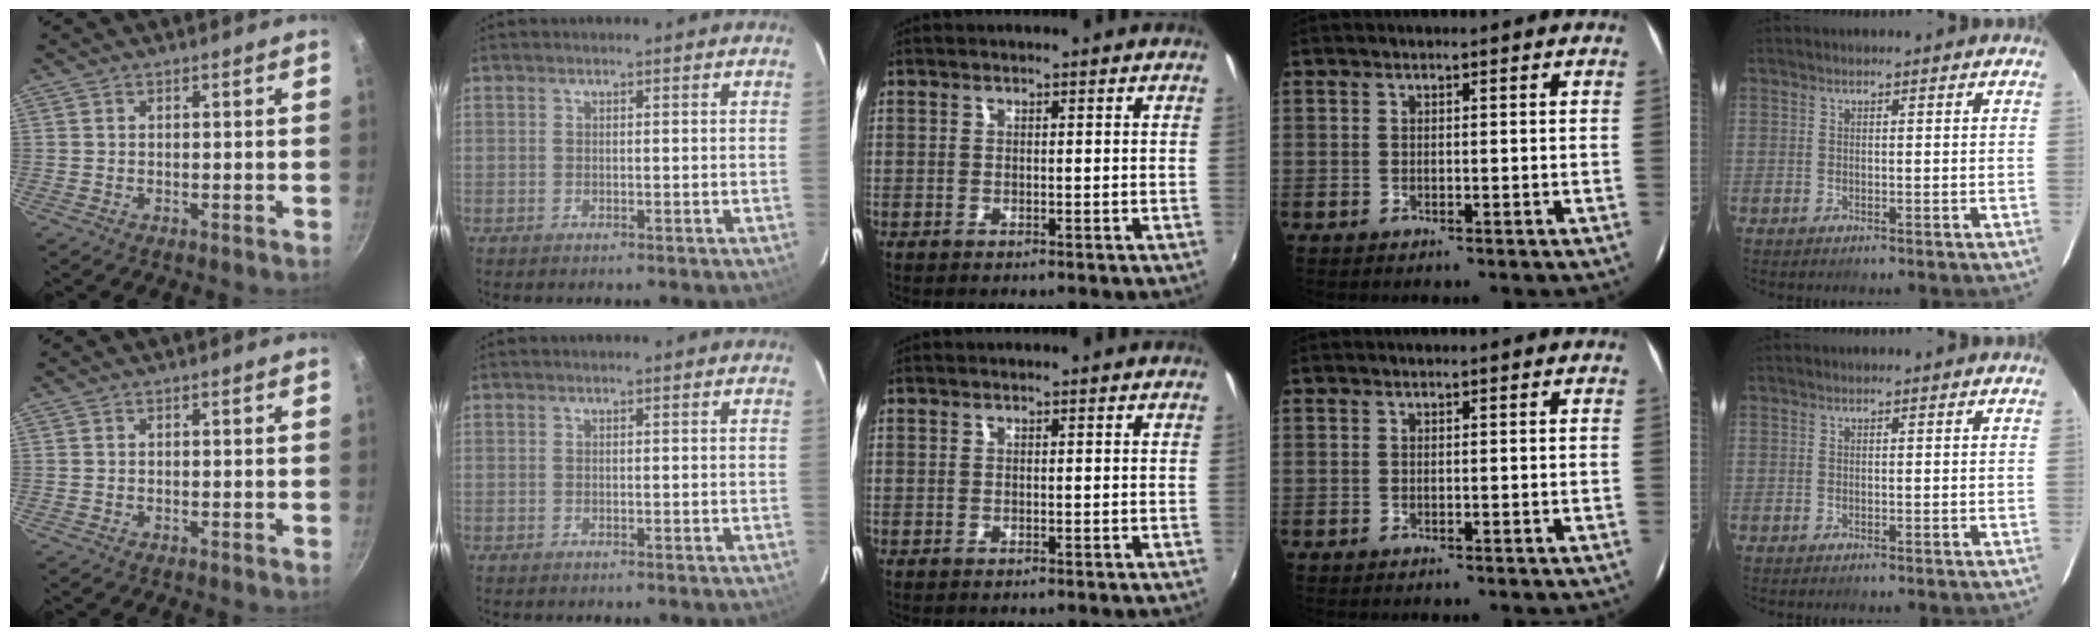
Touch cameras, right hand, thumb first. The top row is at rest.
{}